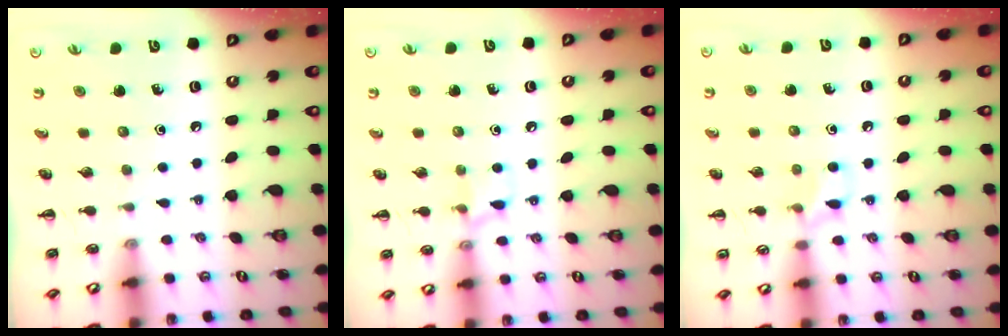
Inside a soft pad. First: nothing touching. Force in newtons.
{"total": 6.6, "press": 6.4, "slide": 1.8}
{"total": 6.8, "press": 6.5, "slide": 2.0}